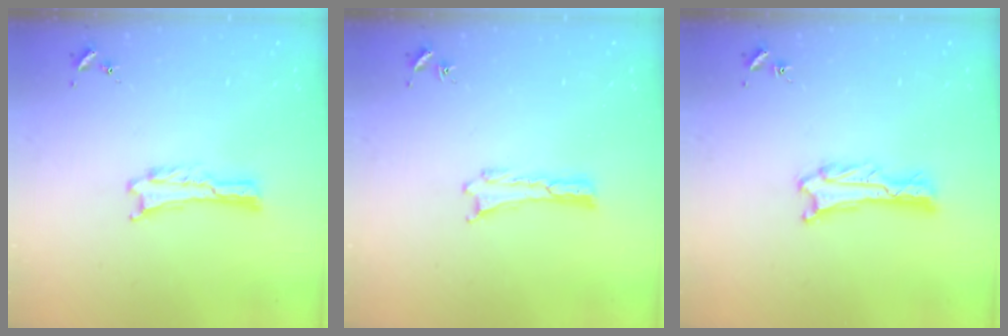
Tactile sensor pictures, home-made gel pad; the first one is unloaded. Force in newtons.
{"total": 0.0}
{"total": 1.4, "press": 1.4, "slide": 0.0}